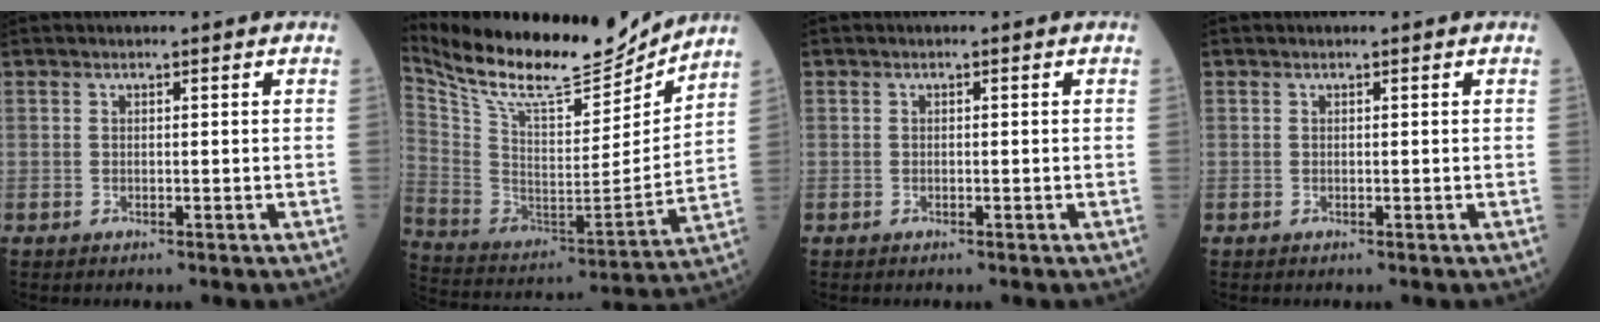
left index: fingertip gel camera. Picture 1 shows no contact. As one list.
[{"total": 20.7, "force": [18.9, 3.5, 7.9], "torque": [-0.166, -0.029, 0.317]}, {"total": 0.0}, {"total": 0.0}]